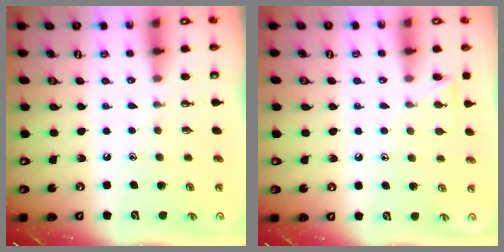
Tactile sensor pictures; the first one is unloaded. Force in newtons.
{"total": 6.5, "press": 6.5, "slide": 0.6}